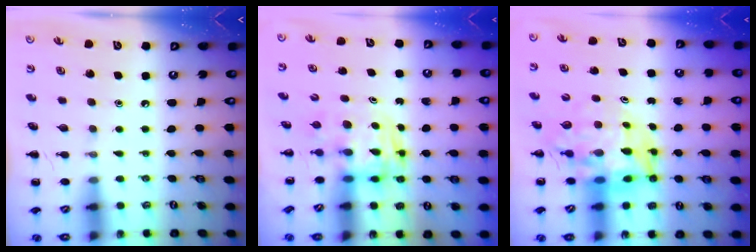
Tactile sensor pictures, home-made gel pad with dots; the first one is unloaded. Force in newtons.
{"total": 2.8, "press": 2.8, "slide": 0.2}
{"total": 8.5, "press": 8.1, "slide": 2.7}